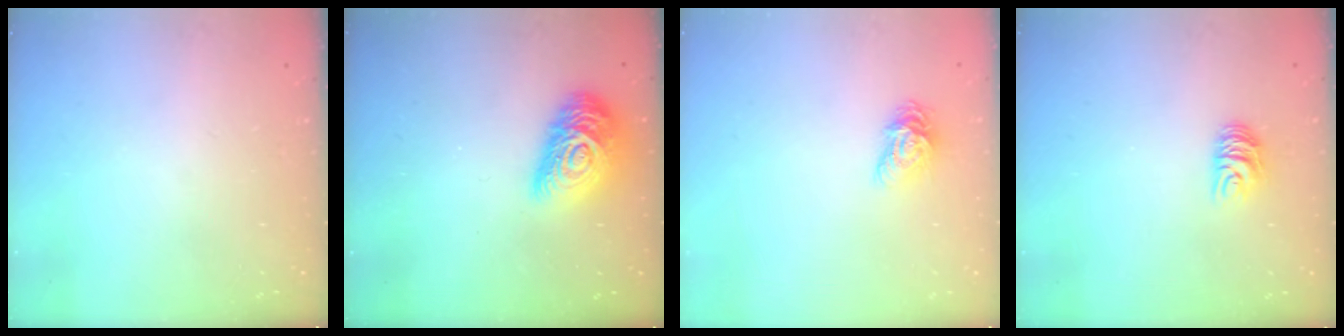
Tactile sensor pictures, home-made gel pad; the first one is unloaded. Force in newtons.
{"total": 15.1, "press": 15.0, "slide": 1.0}
{"total": 7.6, "press": 7.6, "slide": 0.3}
{"total": 6.2, "press": 6.2, "slide": 0.4}